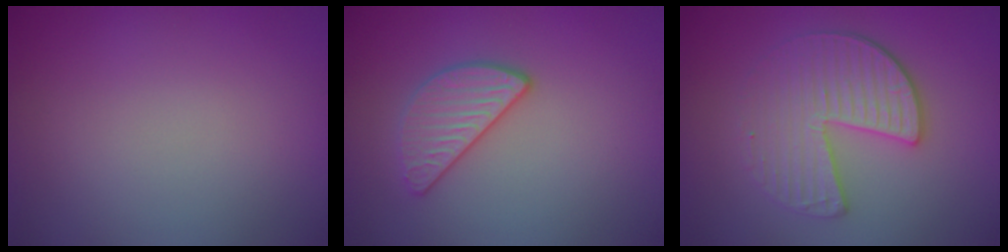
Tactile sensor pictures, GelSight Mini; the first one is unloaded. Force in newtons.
{"total": 2.8, "press": 2.6, "slide": 0.9}
{"total": 4.1, "press": 3.7, "slide": 1.8}